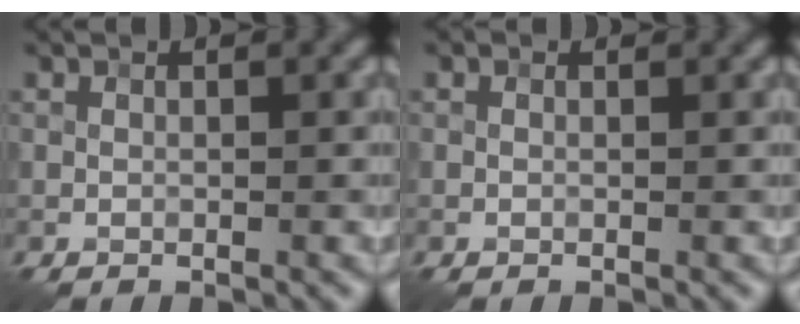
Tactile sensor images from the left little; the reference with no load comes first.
{"total": 0.0}